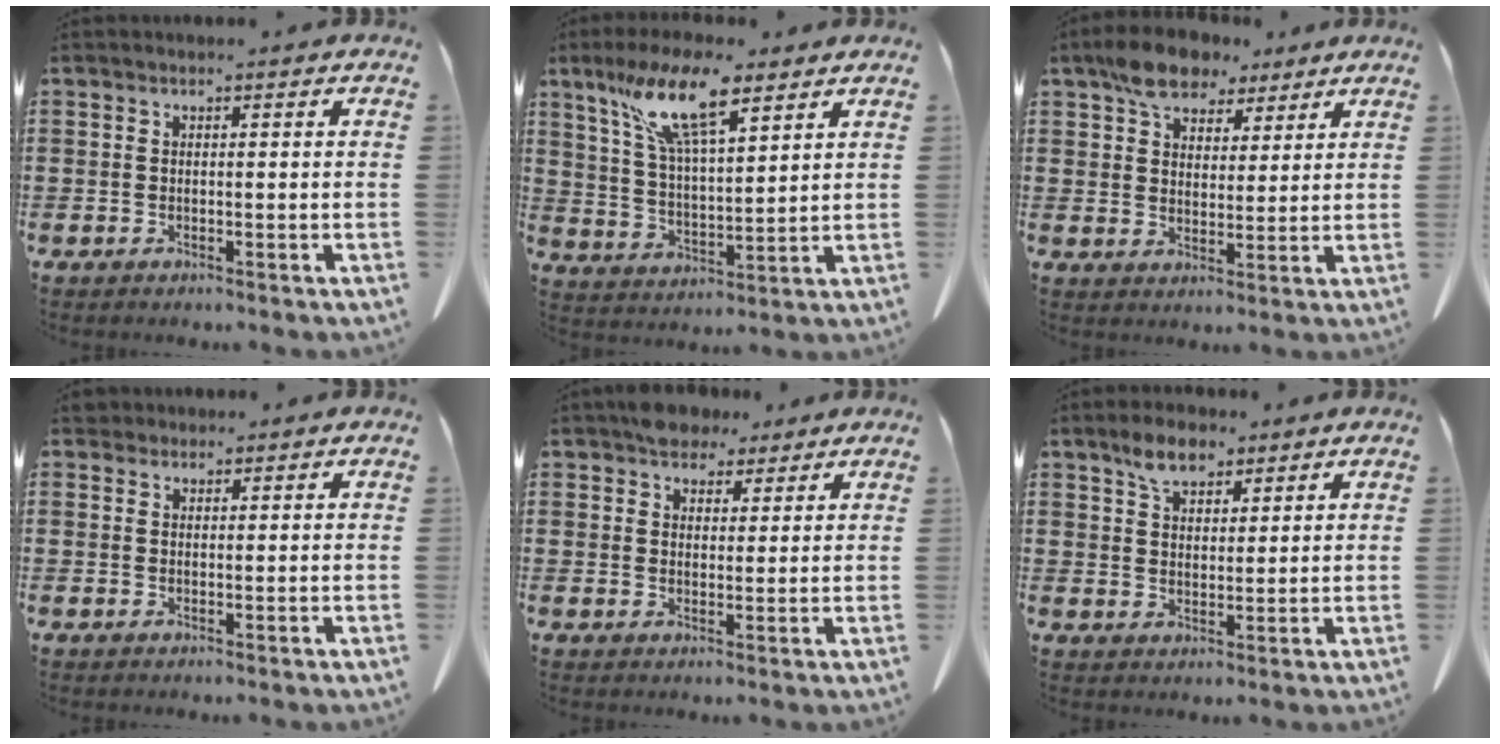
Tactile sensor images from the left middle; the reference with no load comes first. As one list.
[{"total": 12.3, "force": [8.3, 3.2, 8.6], "torque": [-0.191, -0.017, 0.146]}, {"total": 7.5, "force": [6.0, 3.7, 2.7], "torque": [-0.068, -0.003, 0.112]}, {"total": 2.0, "force": [1.8, 0.9, 0.5], "torque": [-0.015, 0.004, 0.036]}, {"total": 4.7, "force": [3.9, 2.3, 1.2], "torque": [-0.028, -0.002, 0.076]}, {"total": 5.6, "force": [4.0, 2.9, 2.6], "torque": [-0.056, 0.002, 0.074]}]